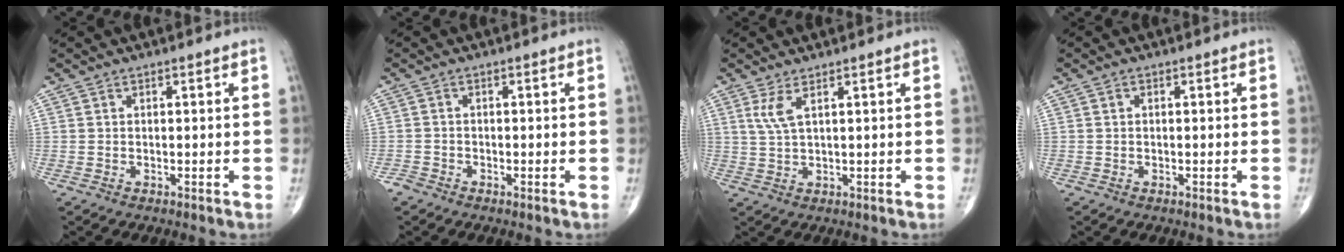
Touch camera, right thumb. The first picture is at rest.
{"total": 1.4, "force": [-1.1, 0.7, 0.2], "torque": [-0.001, 0.000, -0.027]}
{"total": 3.2, "force": [1.5, 0.7, 2.8], "torque": [-0.067, -0.005, 0.040]}
{"total": 0.5, "force": [0.0, 0.4, 0.3], "torque": [-0.004, 0.001, -0.003]}